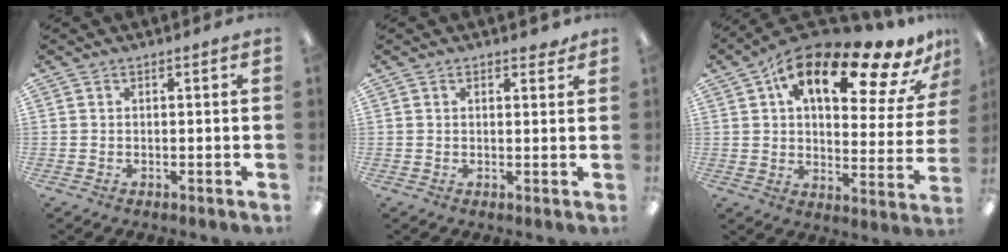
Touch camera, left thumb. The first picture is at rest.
{"total": 1.8, "force": [1.2, 0.9, 0.9], "torque": [-0.003, -0.005, 0.019]}
{"total": 20.6, "force": [12.4, 8.7, 14.1], "torque": [-0.211, -0.069, 0.199]}